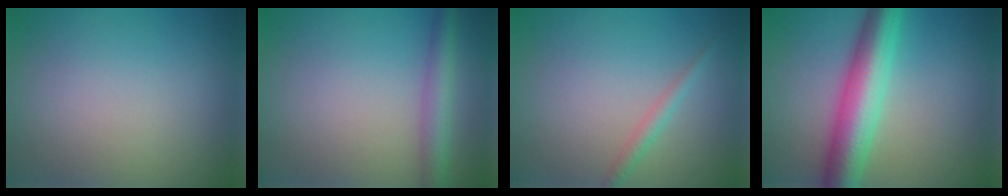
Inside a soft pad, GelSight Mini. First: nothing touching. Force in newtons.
{"total": 3.2, "press": 3.2, "slide": 0.1}
{"total": 1.4, "press": 1.4, "slide": 0.0}
{"total": 7.6, "press": 7.6, "slide": 0.1}